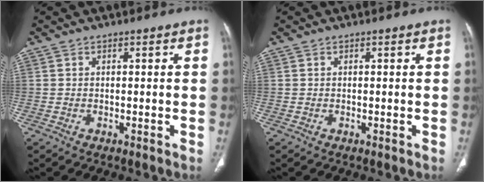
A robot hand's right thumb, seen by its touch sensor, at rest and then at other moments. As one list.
[{"total": 0.0}]